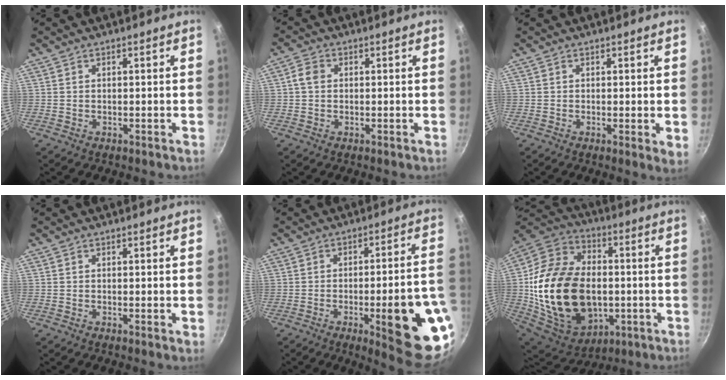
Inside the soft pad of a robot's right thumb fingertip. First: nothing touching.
{"total": 2.7, "force": [0.2, 2.2, 1.6], "torque": [-0.030, 0.006, -0.004]}
{"total": 2.6, "force": [0.1, 0.4, 2.5], "torque": [-0.034, -0.013, -0.003]}
{"total": 0.8, "force": [0.2, 0.1, 0.8], "torque": [-0.009, -0.010, -0.002]}
{"total": 19.7, "force": [-5.9, 4.4, 18.2], "torque": [-0.204, 0.021, -0.071]}
{"total": 29.8, "force": [-1.7, 20.3, 21.8], "torque": [-0.394, 0.011, -0.019]}